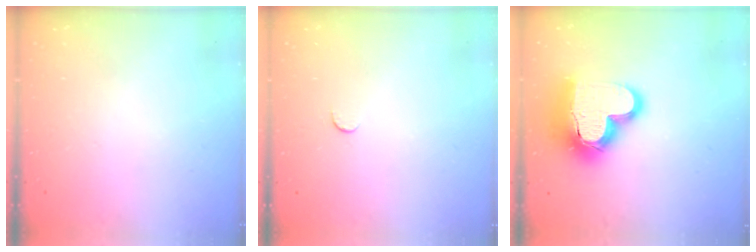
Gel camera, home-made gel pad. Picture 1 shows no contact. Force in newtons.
{"total": 3.2, "press": 3.2, "slide": 0.3}
{"total": 20.1, "press": 20.1, "slide": 1.7}